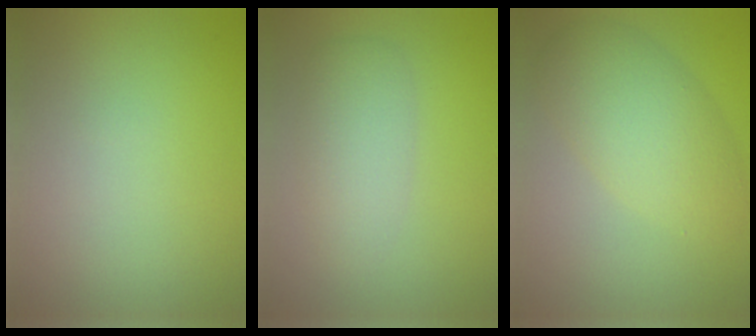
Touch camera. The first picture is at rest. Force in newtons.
{"total": 3.4, "press": 3.3, "slide": 0.4}
{"total": 5.4, "press": 5.4, "slide": 0.0}